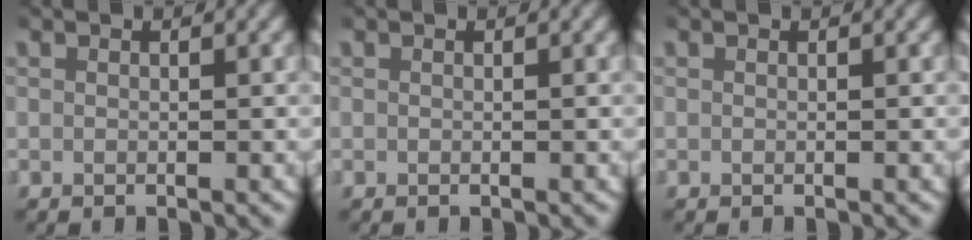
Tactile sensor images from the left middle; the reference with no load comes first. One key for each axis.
{"total": 0.0}
{"total": 0.0}